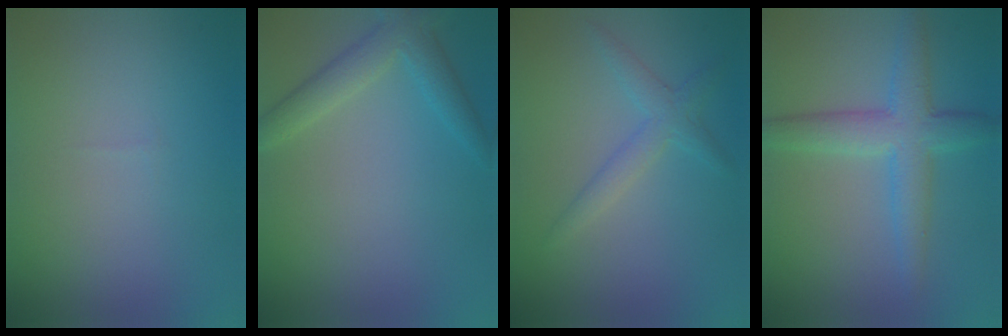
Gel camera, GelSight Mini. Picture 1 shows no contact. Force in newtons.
{"total": 3.0, "press": 3.0, "slide": 0.1}
{"total": 2.1, "press": 2.1, "slide": 0.1}
{"total": 4.5, "press": 4.5, "slide": 0.1}